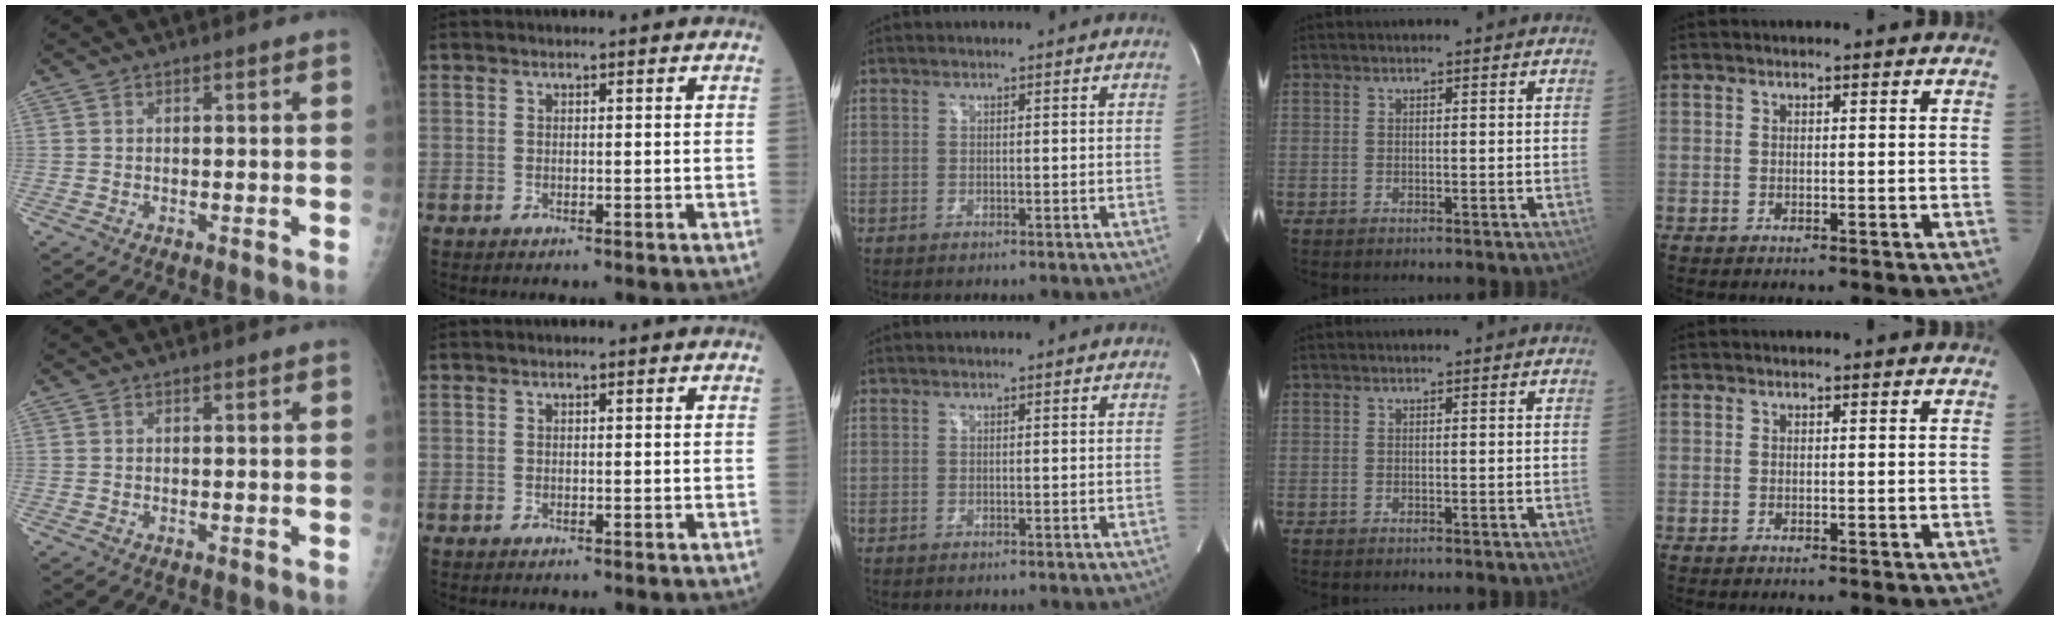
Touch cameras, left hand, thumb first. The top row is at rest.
{}